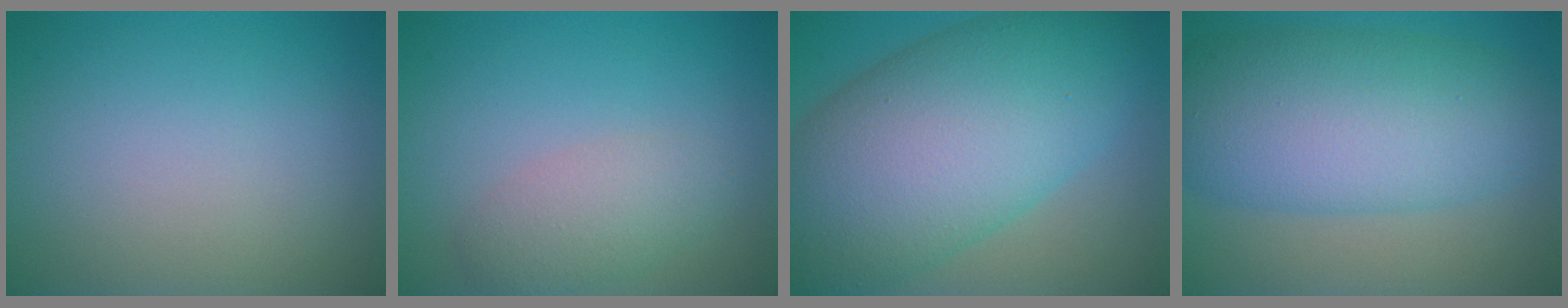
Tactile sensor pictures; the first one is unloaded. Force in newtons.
{"total": 2.8, "press": 2.8, "slide": 0.1}
{"total": 14.0, "press": 14.0, "slide": 0.7}
{"total": 10.2, "press": 10.2, "slide": 0.1}